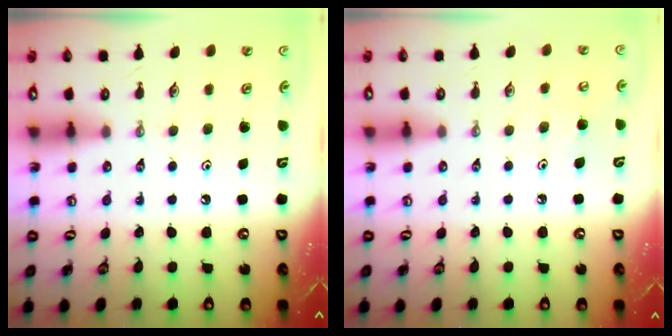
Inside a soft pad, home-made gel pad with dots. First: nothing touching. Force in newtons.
{"total": 5.1, "press": 5.0, "slide": 0.7}